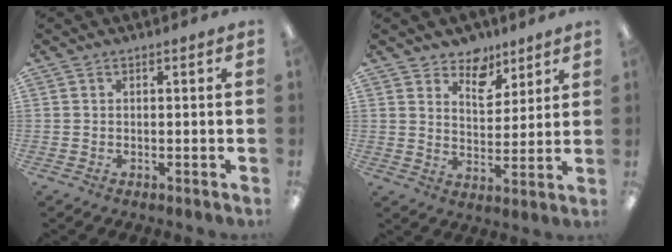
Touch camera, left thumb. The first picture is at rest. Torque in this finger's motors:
{"motor_torque": [0.37, 0.42, -0.19, 0.24, 0.00]}